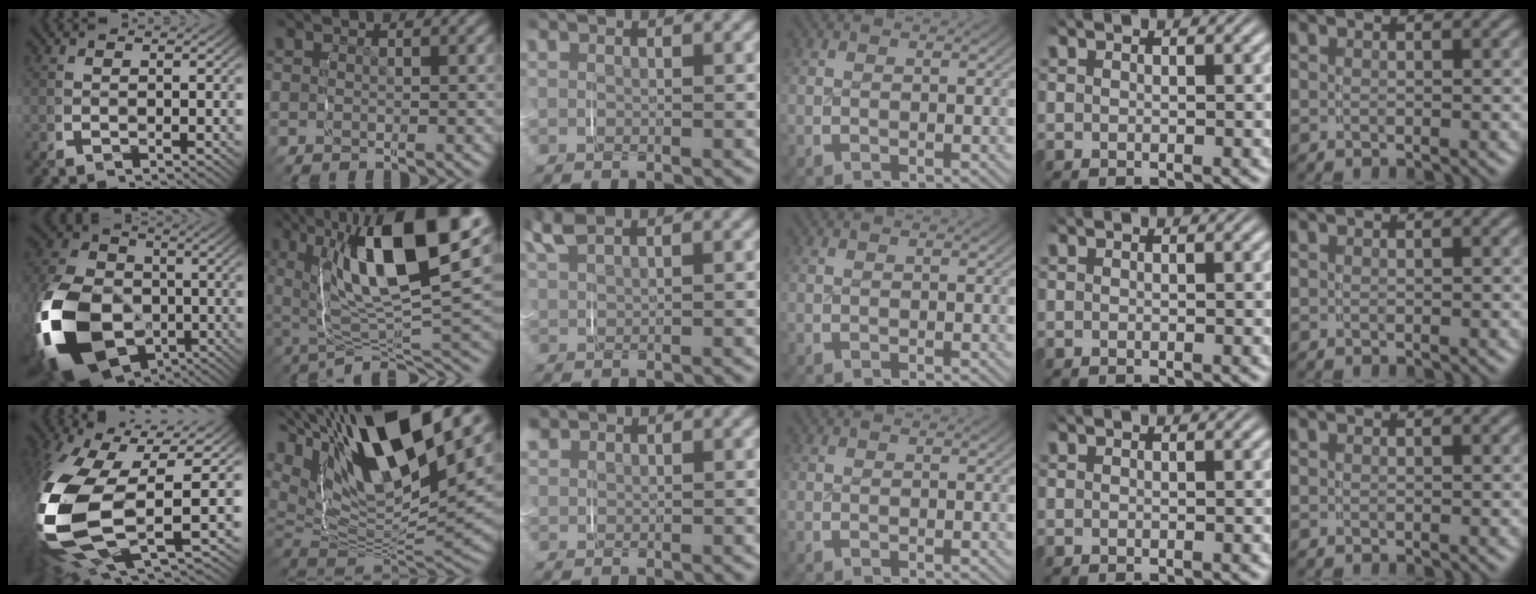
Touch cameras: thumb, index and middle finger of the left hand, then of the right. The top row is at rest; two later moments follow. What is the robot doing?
{"motion": "grasp_and_lifting", "object": "knife"}